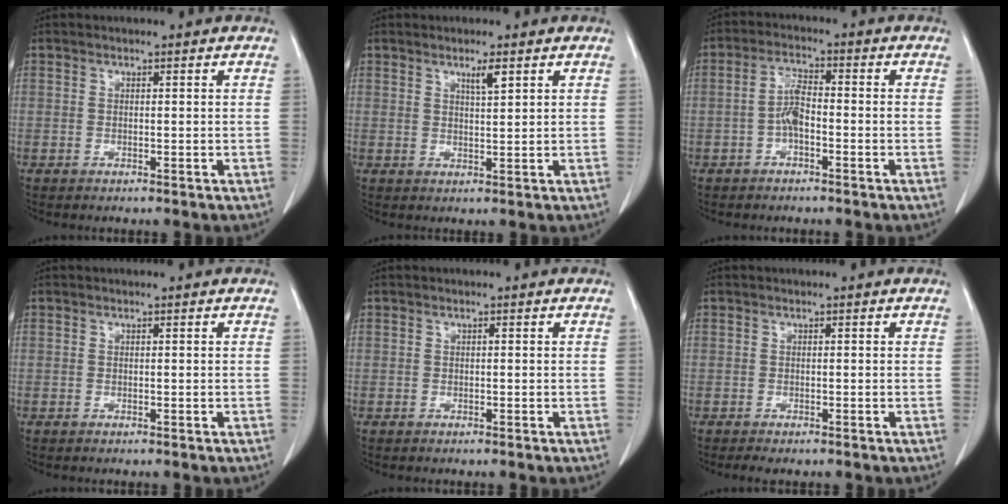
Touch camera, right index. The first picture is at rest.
{"total": 2.4, "force": [1.5, 0.1, 1.9], "torque": [-0.038, -0.004, 0.026]}
{"total": 4.1, "force": [-1.2, 1.4, 3.7], "torque": [-0.077, 0.011, -0.025]}
{"total": 0.0}
{"total": 0.0}
{"total": 1.3, "force": [-1.0, 0.4, 0.8], "torque": [-0.013, -0.003, -0.014]}